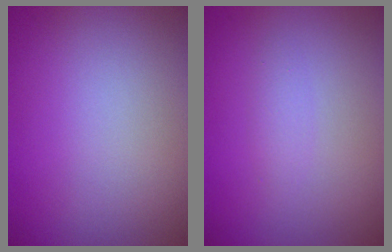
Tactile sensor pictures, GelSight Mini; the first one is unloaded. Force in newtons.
{"total": 0.9, "press": 0.9, "slide": 0.0}